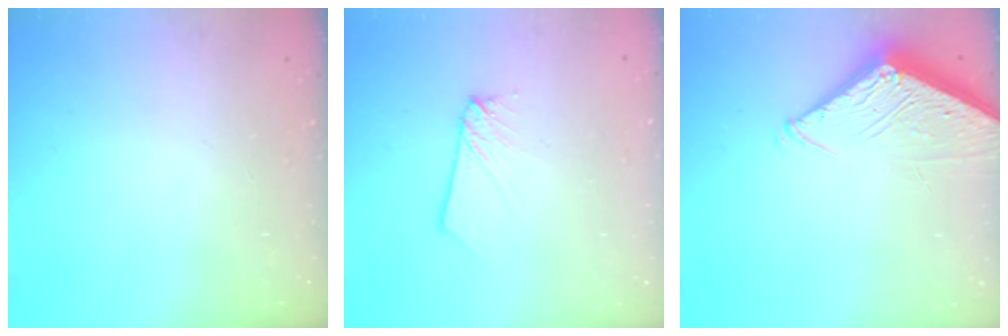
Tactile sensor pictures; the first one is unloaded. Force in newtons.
{"total": 2.2, "press": 2.2, "slide": 0.1}
{"total": 6.1, "press": 6.1, "slide": 0.6}